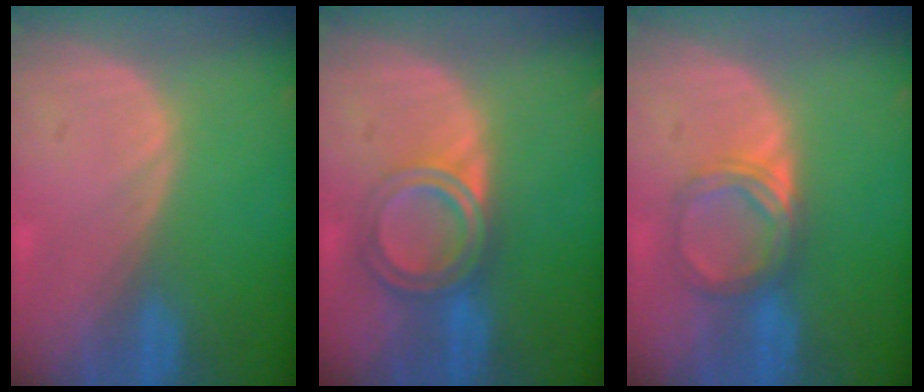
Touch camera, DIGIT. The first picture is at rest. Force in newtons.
{"total": 6.4, "press": 5.4, "slide": 3.4}
{"total": 5.3, "press": 4.9, "slide": 2.0}